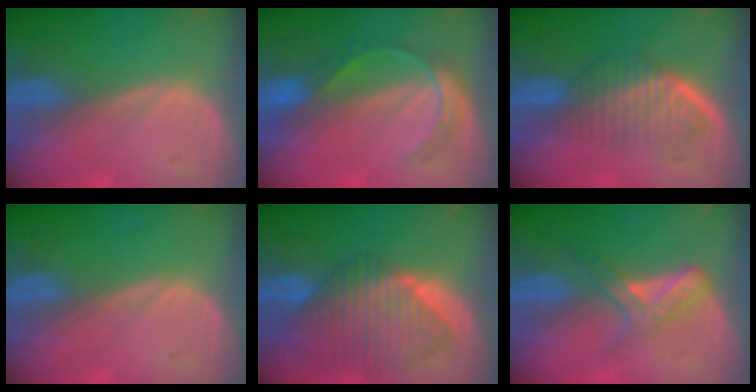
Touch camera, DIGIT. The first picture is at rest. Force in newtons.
{"total": 5.4, "press": 5.0, "slide": 2.1}
{"total": 6.7, "press": 5.8, "slide": 3.3}
{"total": 0.0}
{"total": 10.3, "press": 8.9, "slide": 5.2}
{"total": 5.6, "press": 4.9, "slide": 2.7}